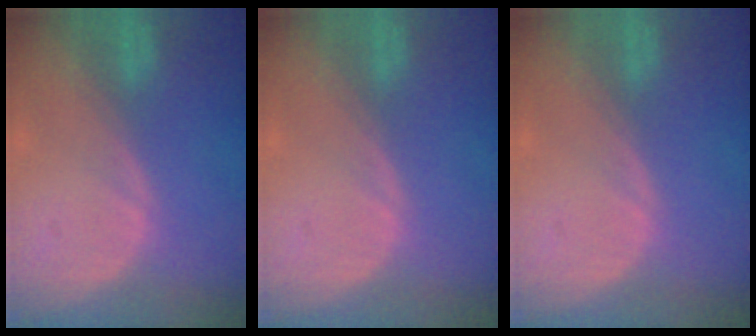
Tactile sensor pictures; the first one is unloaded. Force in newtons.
{"total": 0.5, "press": 0.0, "slide": 0.5}
{"total": 0.5, "press": 0.0, "slide": 0.5}